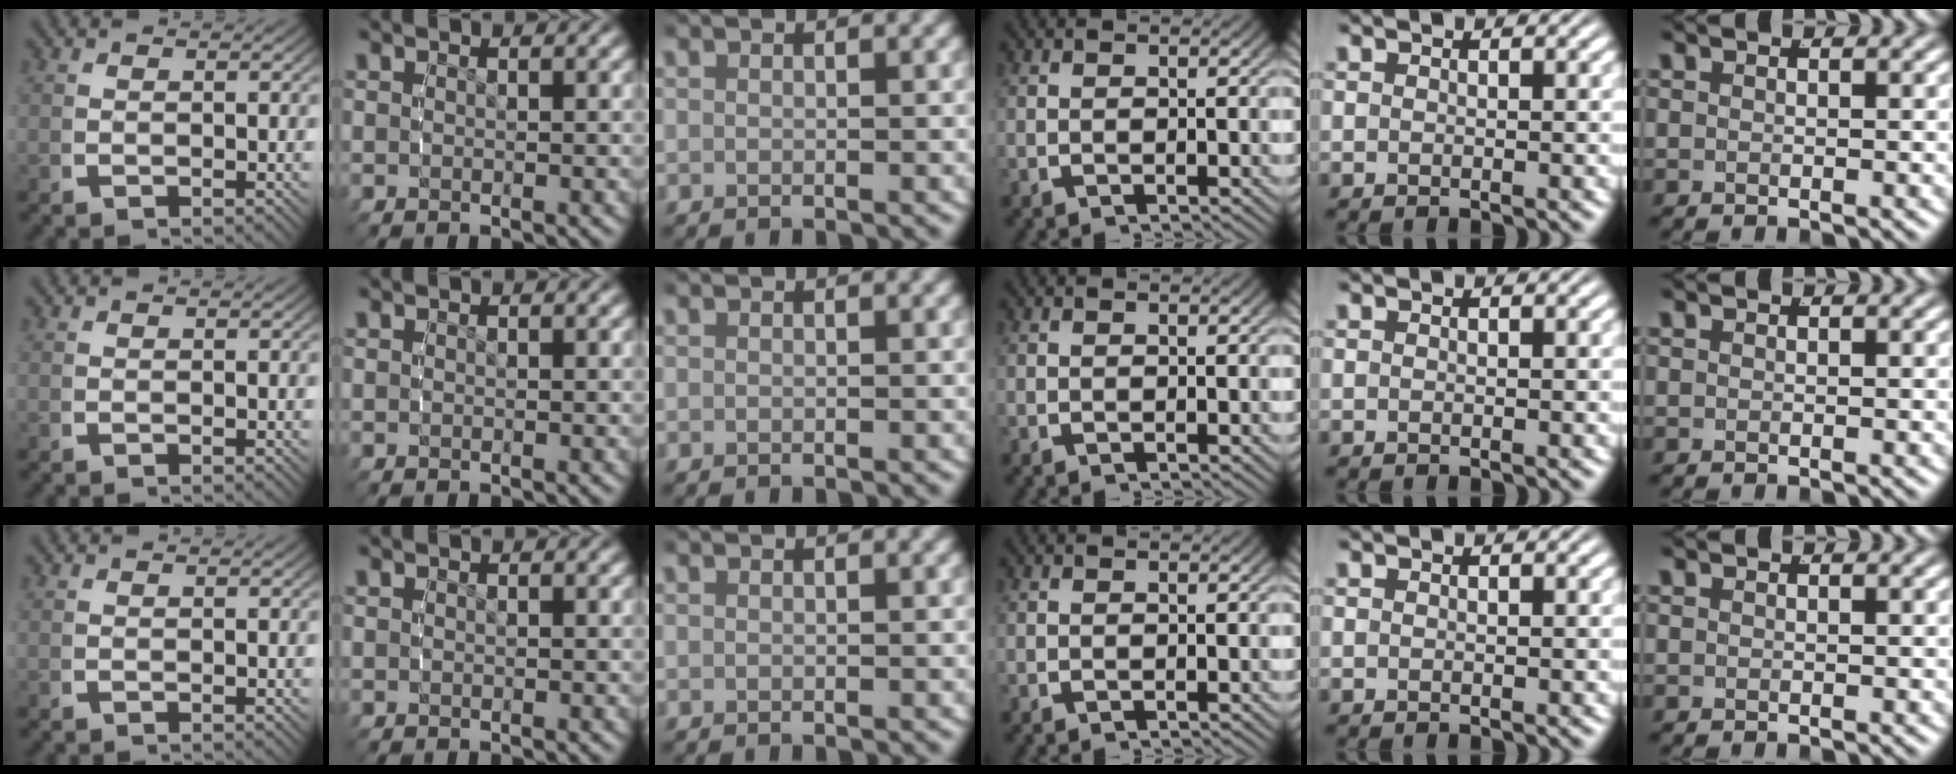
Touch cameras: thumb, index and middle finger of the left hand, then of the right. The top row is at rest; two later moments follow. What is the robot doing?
{"motion": "reach", "object": "jar lid"}